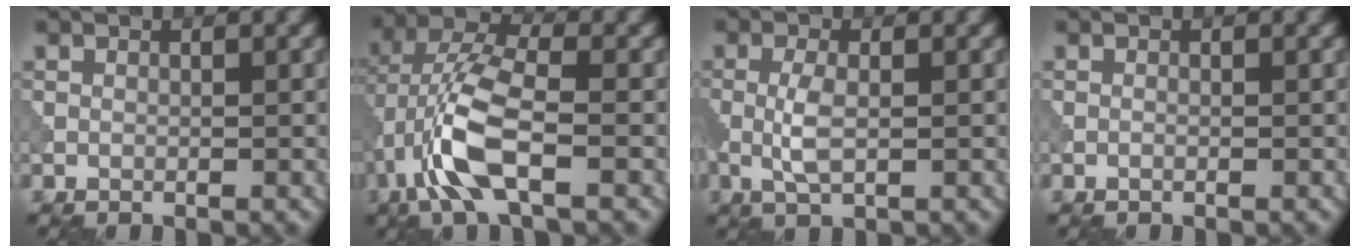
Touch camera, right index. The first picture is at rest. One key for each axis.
{"total": 7.5, "fx": -2.5, "fy": 2.8, "fz": 6.5, "tx": -0.150, "ty": 0.012, "tz": -0.058}
{"total": 2.5, "fx": -0.1, "fy": 0.9, "fz": 2.4, "tx": -0.057, "ty": -0.002, "tz": -0.003}
{"total": 0.0}